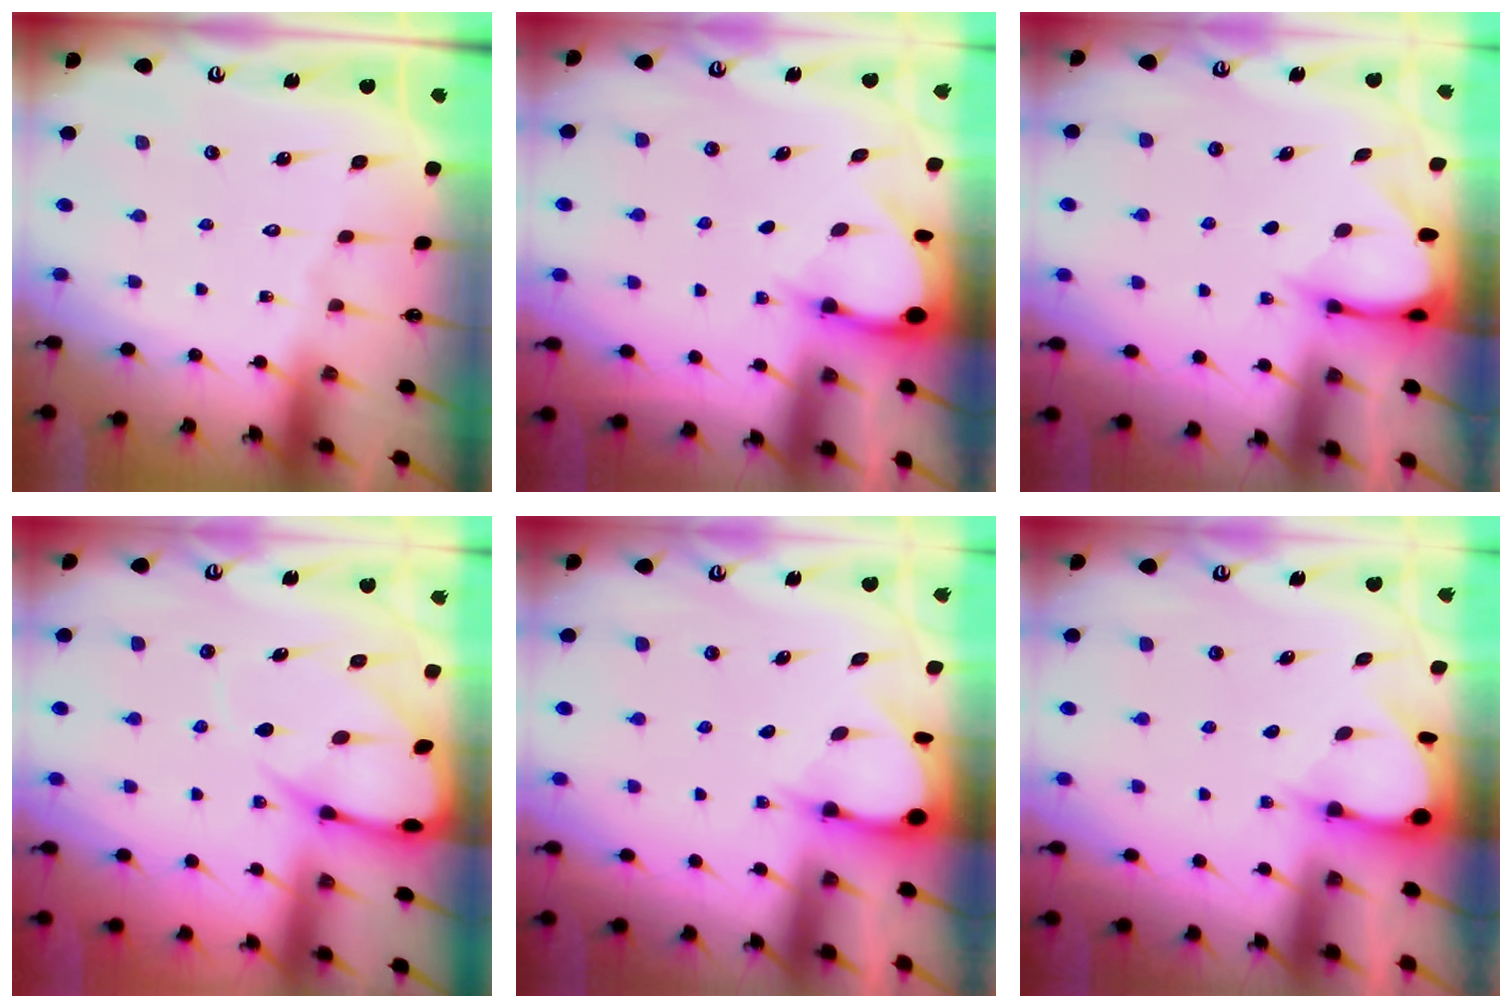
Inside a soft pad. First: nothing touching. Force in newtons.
{"total": 3.3, "press": 3.3, "slide": 0.3}
{"total": 3.4, "press": 3.4, "slide": 0.3}
{"total": 9.5, "press": 9.4, "slide": 0.9}
{"total": 3.3, "press": 3.3, "slide": 0.3}
{"total": 3.5, "press": 3.5, "slide": 0.3}